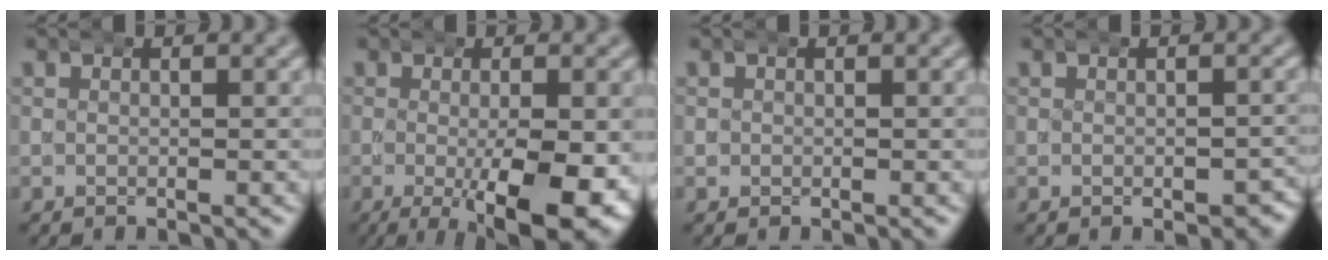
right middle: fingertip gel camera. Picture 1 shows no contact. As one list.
[{"total": 9.7, "force": [-3.1, 3.0, 8.7], "torque": [-0.136, -0.025, -0.036]}, {"total": 0.6, "force": [-0.1, 0.6, 0.0], "torque": [-0.005, -0.001, -0.001]}, {"total": 1.9, "force": [-0.9, 1.1, 1.2], "torque": [-0.010, -0.006, -0.013]}]